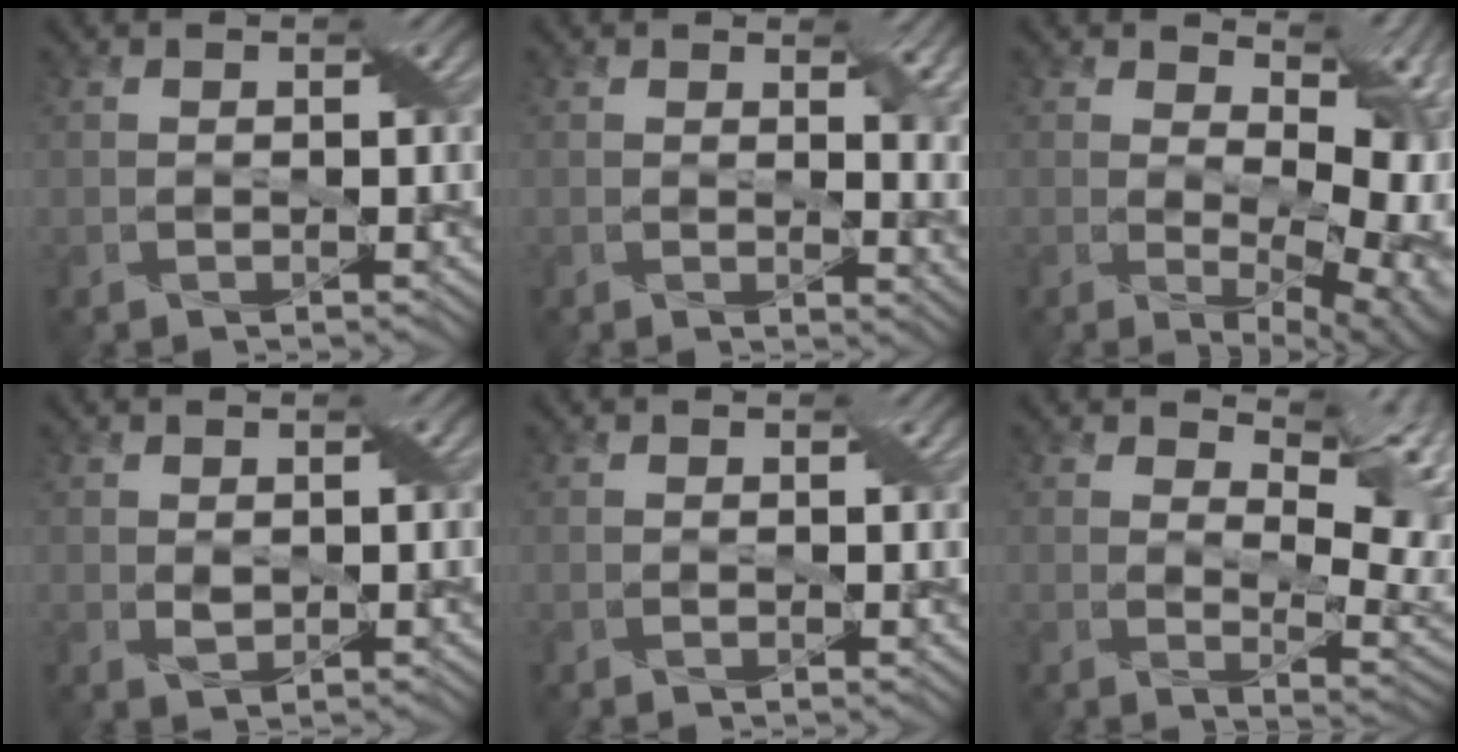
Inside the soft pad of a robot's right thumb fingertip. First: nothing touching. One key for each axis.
{"total": 4.8, "fx": 1.6, "fy": 2.0, "fz": 4.0, "tx": -0.057, "ty": -0.011, "tz": 0.031}
{"total": 13.9, "fx": 1.9, "fy": 7.2, "fz": 11.8, "tx": -0.158, "ty": -0.015, "tz": 0.070}
{"total": 1.0, "fx": 0.4, "fy": 0.7, "fz": 0.6, "tx": -0.017, "ty": -0.002, "tz": 0.012}
{"total": 0.8, "fx": 0.3, "fy": 0.5, "fz": 0.6, "tx": -0.007, "ty": 0.000, "tz": 0.005}
{"total": 9.5, "fx": 5.2, "fy": 4.3, "fz": 6.6, "tx": -0.100, "ty": -0.004, "tz": 0.079}